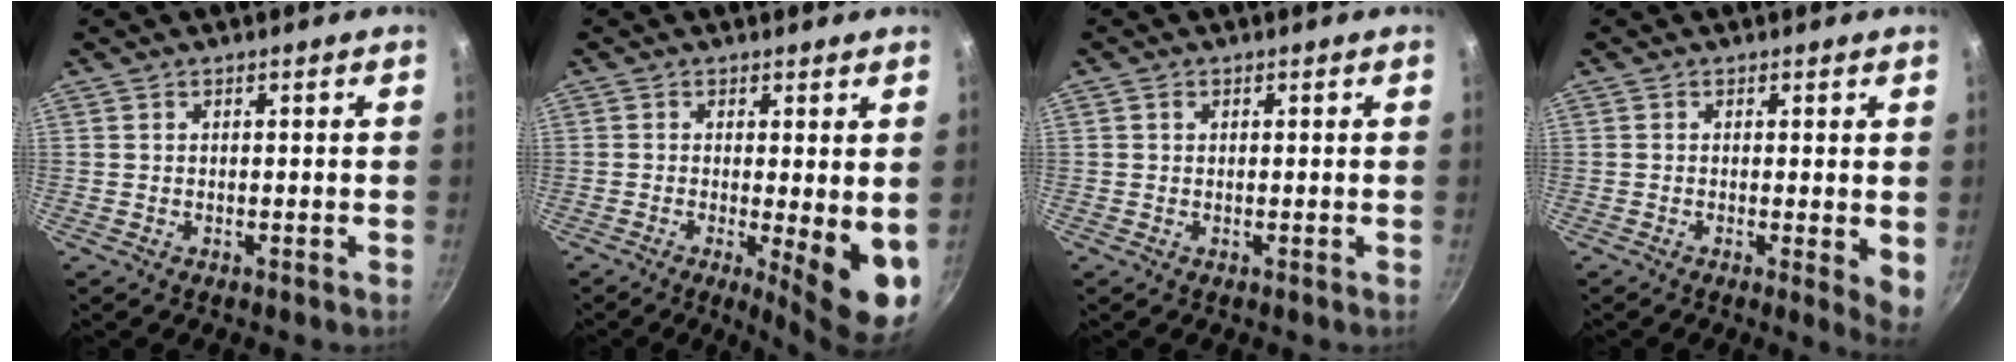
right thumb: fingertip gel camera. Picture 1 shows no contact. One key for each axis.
{"total": 9.4, "fx": -1.0, "fy": 2.2, "fz": 9.1, "tx": -0.114, "ty": -0.018, "tz": -0.008}
{"total": 0.7, "fx": 0.2, "fy": 0.7, "fz": 0.3, "tx": -0.002, "ty": 0.004, "tz": 0.002}
{"total": 4.3, "fx": 0.0, "fy": 1.1, "fz": 4.1, "tx": -0.052, "ty": -0.015, "tz": -0.004}